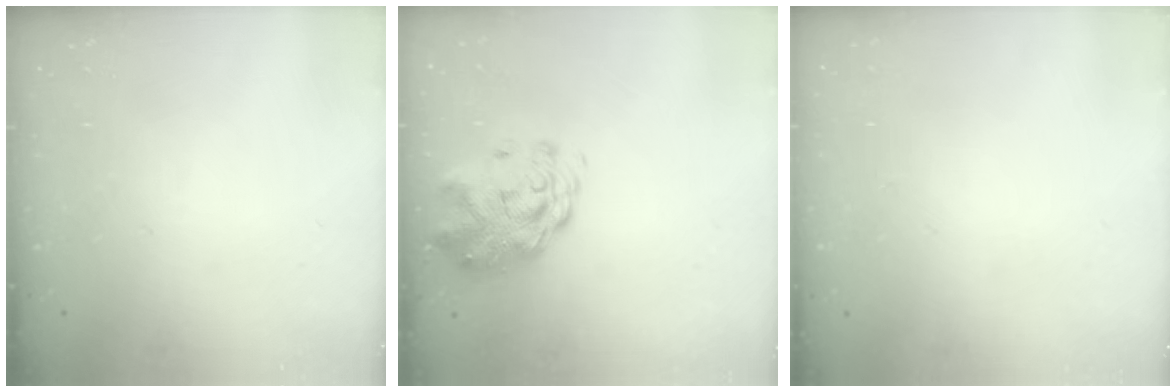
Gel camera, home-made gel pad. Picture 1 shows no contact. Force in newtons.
{"total": 2.9, "press": 2.7, "slide": 1.0}
{"total": 1.7, "press": 1.7, "slide": 0.2}